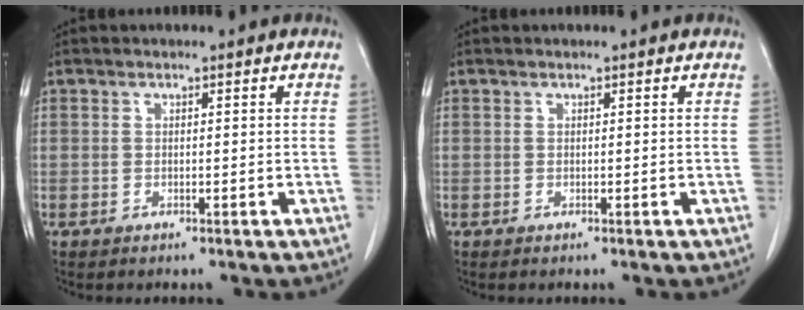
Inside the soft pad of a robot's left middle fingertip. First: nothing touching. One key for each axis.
{"total": 0.0}